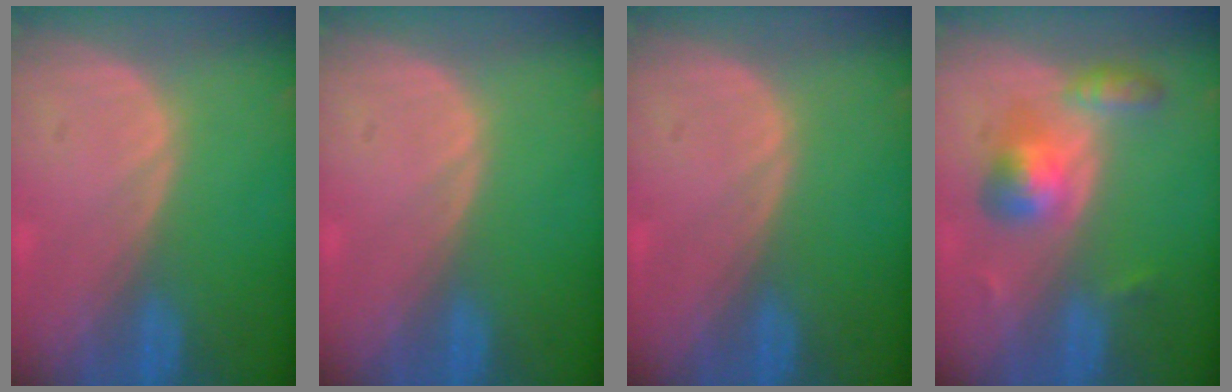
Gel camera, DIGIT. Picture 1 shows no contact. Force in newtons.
{"total": 0.0}
{"total": 0.0}
{"total": 5.5, "press": 5.3, "slide": 1.5}